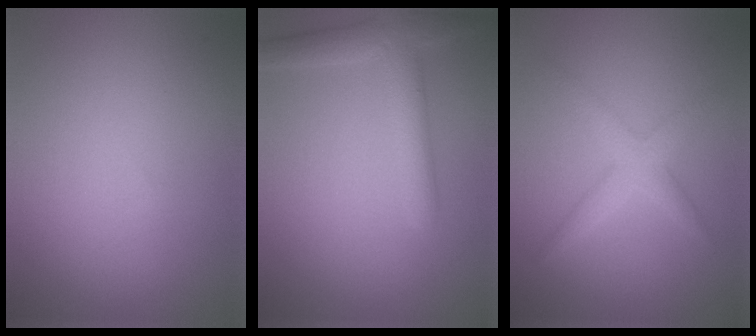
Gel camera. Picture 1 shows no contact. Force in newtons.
{"total": 3.8, "press": 3.8, "slide": 0.2}
{"total": 2.6, "press": 2.6, "slide": 0.1}